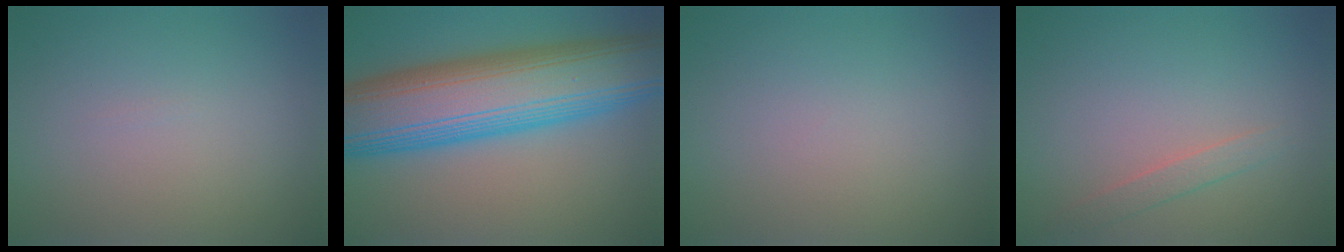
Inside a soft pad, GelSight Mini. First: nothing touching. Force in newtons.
{"total": 14.4, "press": 14.4, "slide": 0.1}
{"total": 0.0}
{"total": 1.3, "press": 1.3, "slide": 0.1}